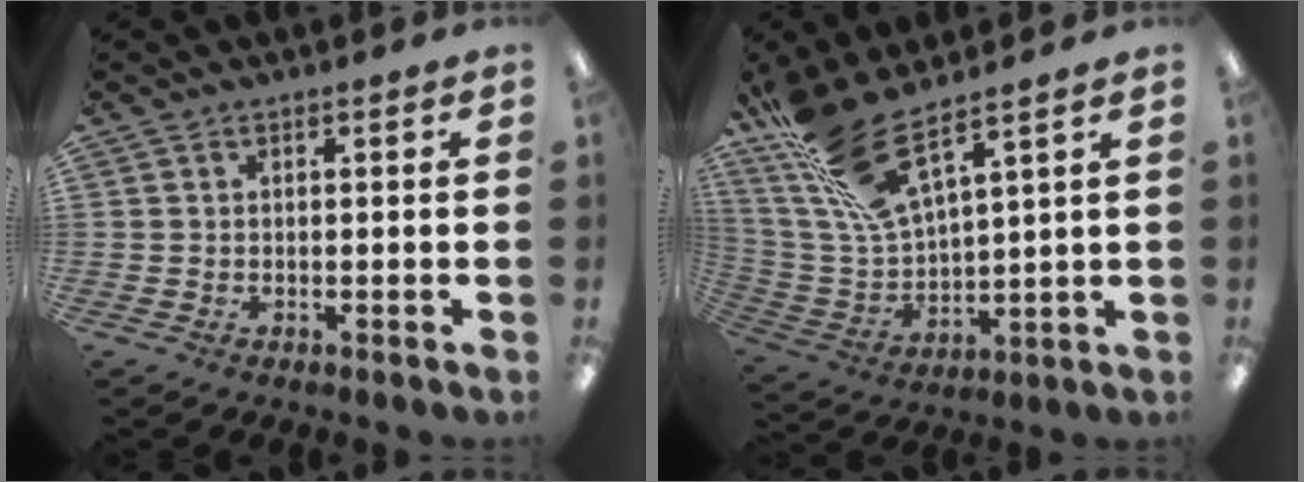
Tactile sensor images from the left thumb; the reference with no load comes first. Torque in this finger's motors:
{"motor_torque": [0.69, -0.12, 1.61, -1.15, 0.19]}